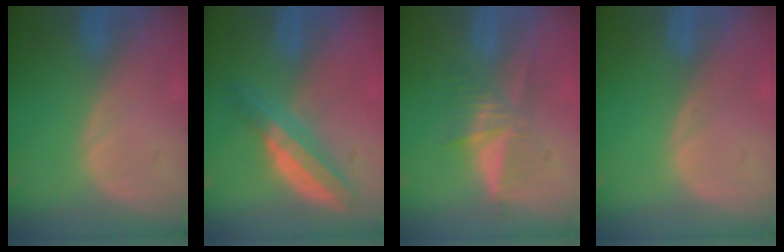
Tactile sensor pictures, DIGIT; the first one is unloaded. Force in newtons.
{"total": 6.4, "press": 5.6, "slide": 3.1}
{"total": 5.2, "press": 5.1, "slide": 0.9}
{"total": 0.0}